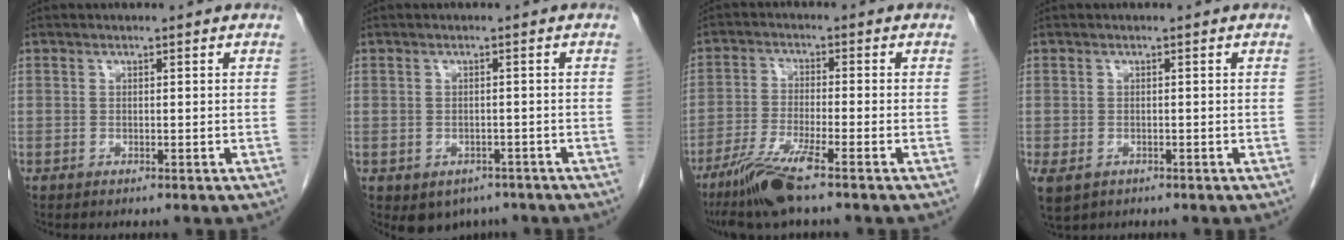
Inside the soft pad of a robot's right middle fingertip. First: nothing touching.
{"total": 4.3, "force": [-2.8, 3.1, 1.1], "torque": [-0.005, 0.004, -0.033]}
{"total": 7.8, "force": [-5.5, -0.3, 5.6], "torque": [-0.114, -0.026, -0.108]}
{"total": 5.1, "force": [-2.8, 3.4, 2.7], "torque": [-0.064, -0.012, -0.038]}